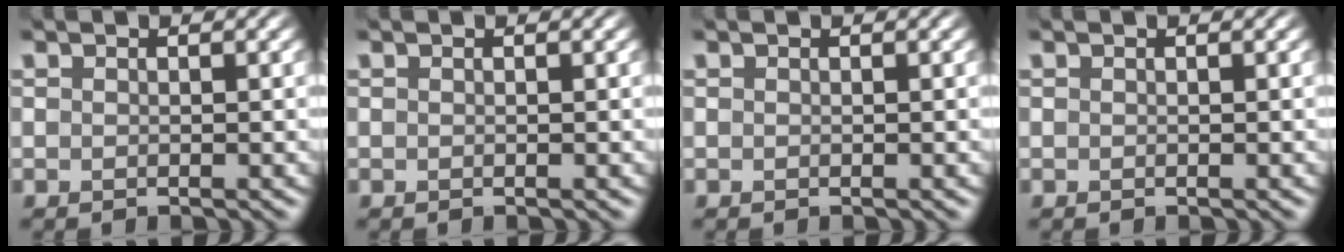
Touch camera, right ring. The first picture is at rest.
{"total": 0.0}
{"total": 0.0}
{"total": 0.0}